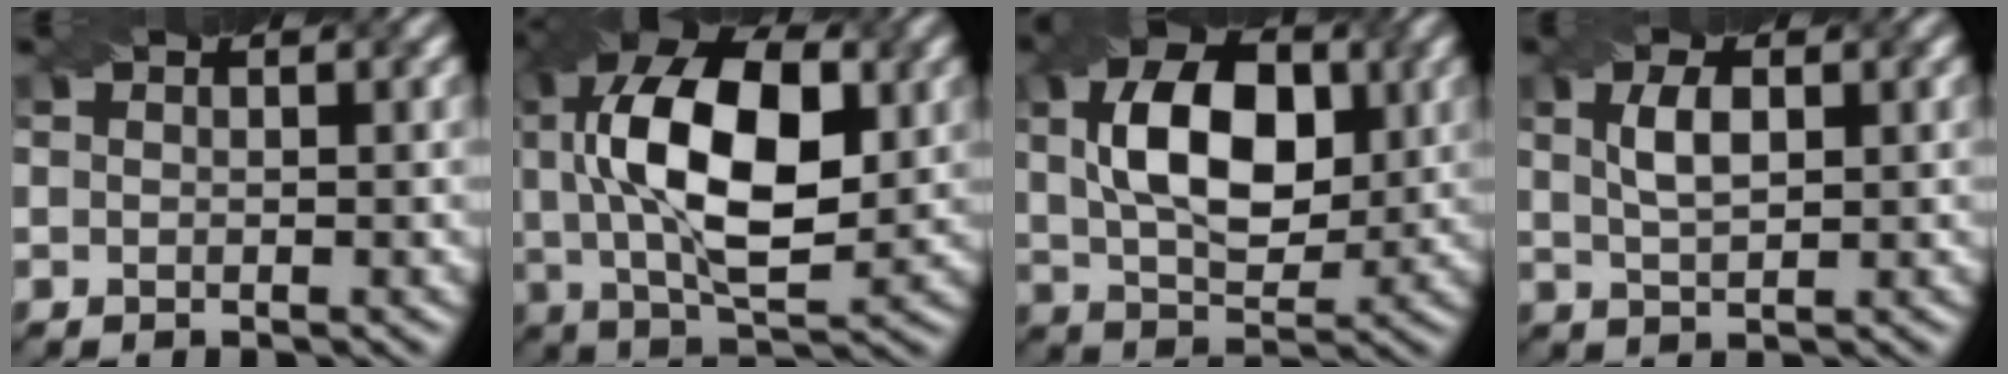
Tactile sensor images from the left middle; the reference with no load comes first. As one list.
[{"total": 13.0, "force": [1.9, 6.2, 11.3], "torque": [-0.198, 0.014, 0.031]}, {"total": 9.4, "force": [1.9, 5.4, 7.4], "torque": [-0.130, 0.011, 0.031]}, {"total": 2.9, "force": [0.9, 1.3, 2.5], "torque": [-0.055, 0.003, 0.020]}]